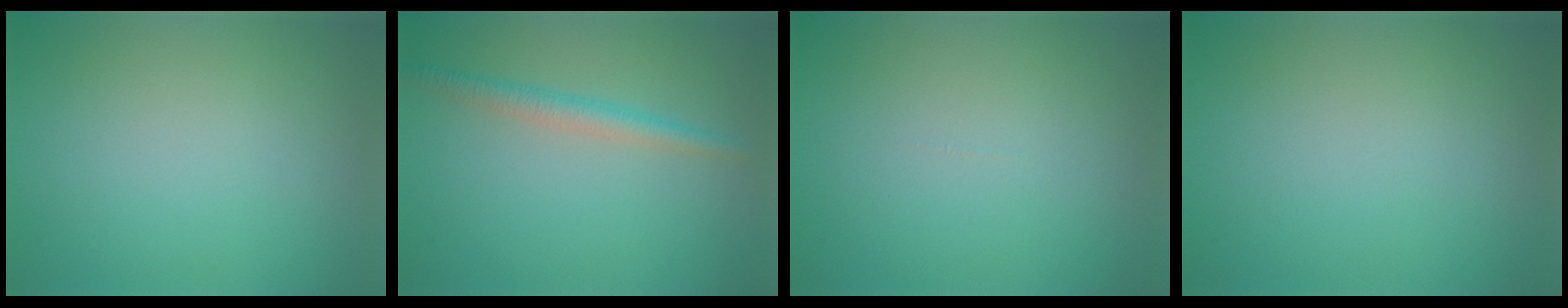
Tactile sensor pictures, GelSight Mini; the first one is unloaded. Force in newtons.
{"total": 2.3, "press": 2.3, "slide": 0.1}
{"total": 0.0}
{"total": 0.0}